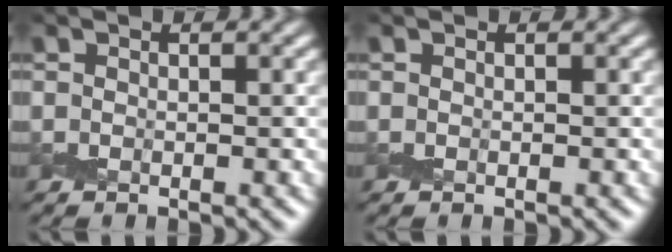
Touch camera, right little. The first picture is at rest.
{"total": 0.0}